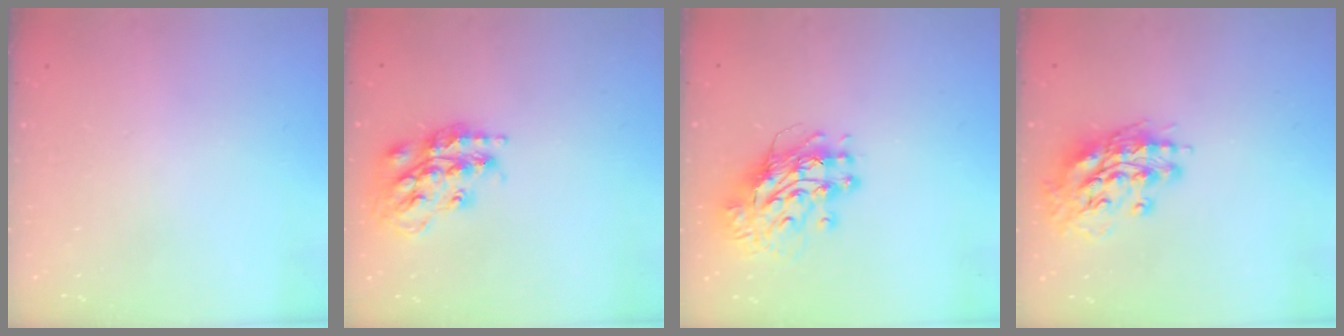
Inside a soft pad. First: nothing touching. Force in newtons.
{"total": 17.1, "press": 17.1, "slide": 1.0}
{"total": 12.0, "press": 11.9, "slide": 1.7}
{"total": 13.2, "press": 13.1, "slide": 1.9}